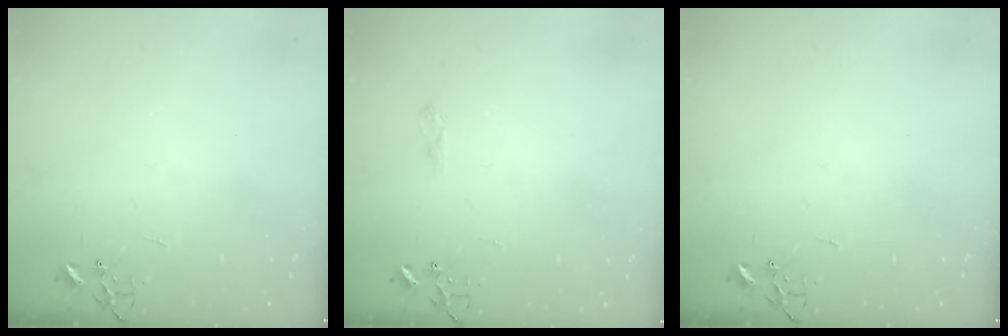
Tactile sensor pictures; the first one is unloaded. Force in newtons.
{"total": 6.8, "press": 6.8, "slide": 0.6}
{"total": 0.0}